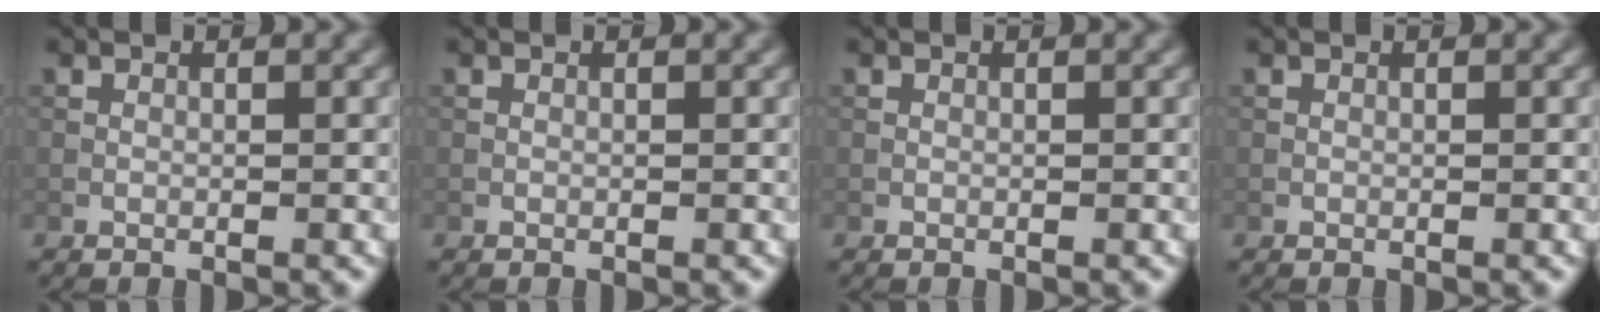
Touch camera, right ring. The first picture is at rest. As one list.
[{"total": 0.0}, {"total": 0.0}, {"total": 0.0}]